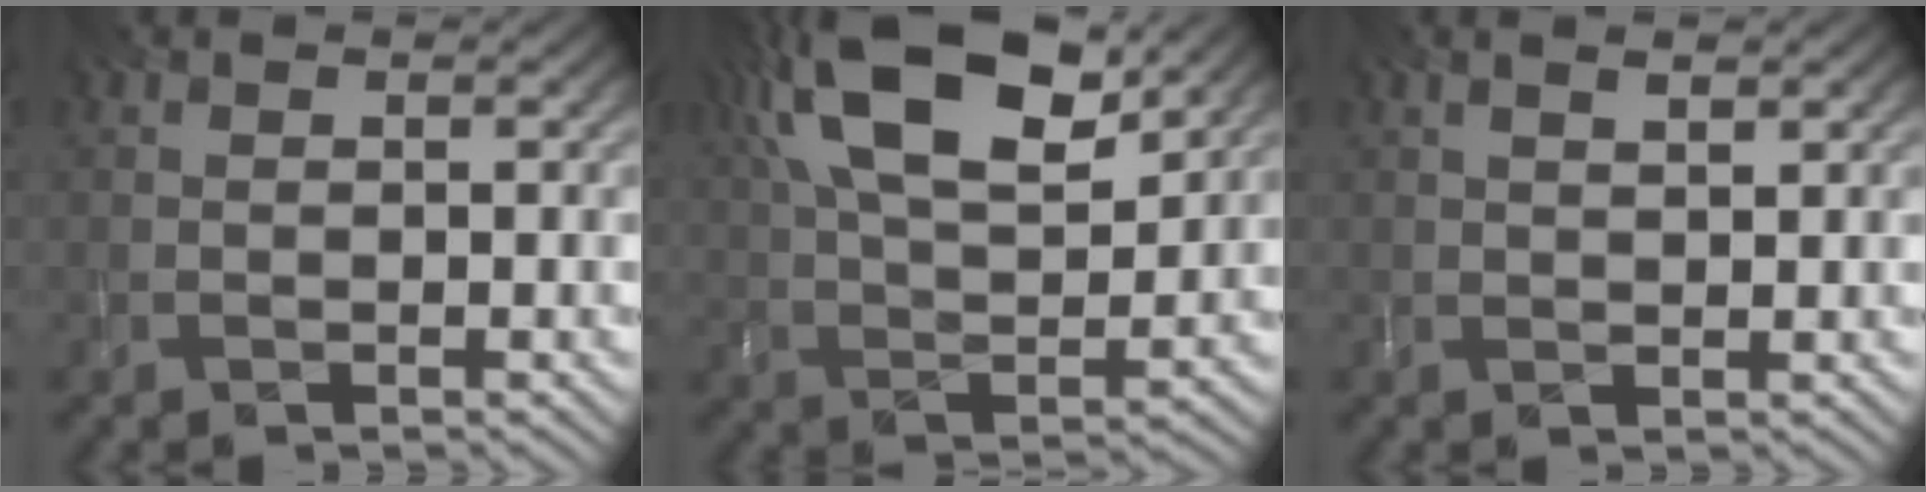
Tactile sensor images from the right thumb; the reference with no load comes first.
{"total": 16.9, "force": [8.5, 7.5, 12.5], "torque": [-0.258, 0.033, 0.127]}
{"total": 1.9, "force": [1.2, 0.4, 1.4], "torque": [-0.027, 0.001, 0.024]}